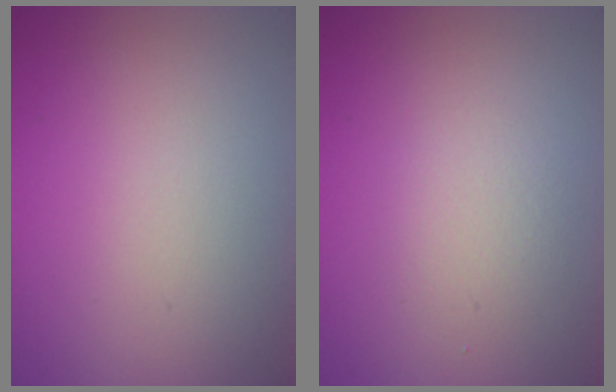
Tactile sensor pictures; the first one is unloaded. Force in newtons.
{"total": 1.6, "press": 1.6, "slide": 0.1}